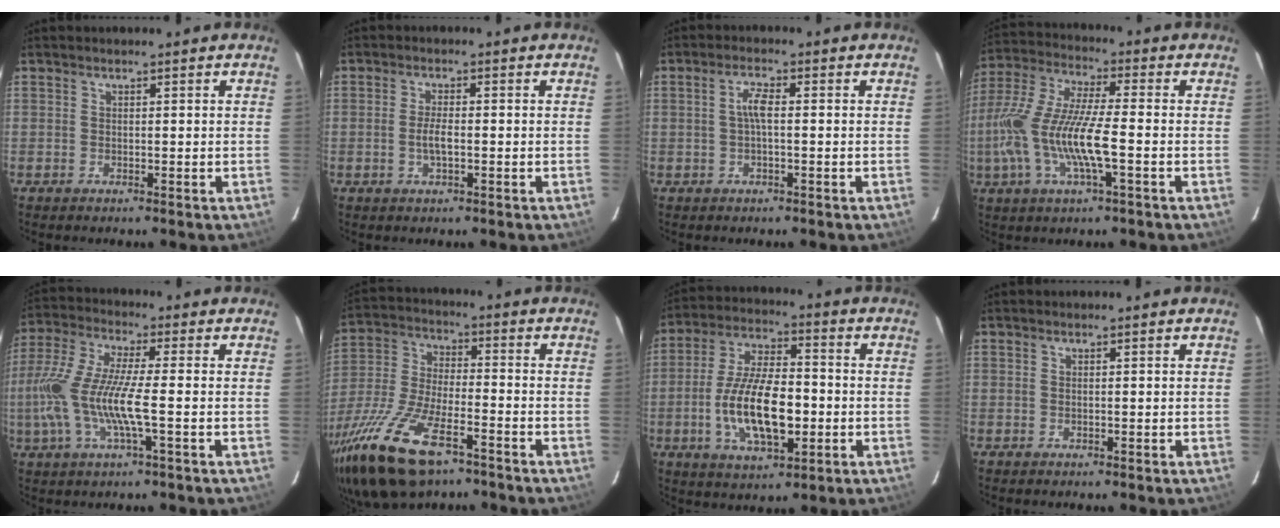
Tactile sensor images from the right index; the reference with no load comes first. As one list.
[{"total": 4.4, "force": [-1.0, 1.4, 4.1], "torque": [-0.081, -0.002, -0.018]}, {"total": 2.8, "force": [-0.2, 0.7, 2.7], "torque": [-0.055, 0.008, -0.002]}, {"total": 16.0, "force": [-3.8, 3.1, 15.2], "torque": [-0.312, -0.008, -0.075]}, {"total": 14.4, "force": [-2.9, 2.1, 13.9], "torque": [-0.285, -0.006, -0.058]}, {"total": 23.3, "force": [-14.5, 8.9, 16.0], "torque": [-0.351, -0.049, -0.265]}, {"total": 15.1, "force": [-3.2, 6.3, 13.3], "torque": [-0.266, -0.004, -0.055]}, {"total": 0.0}]